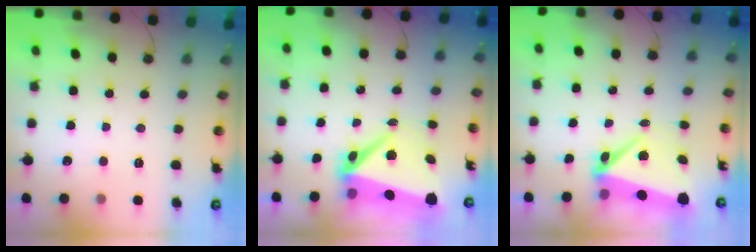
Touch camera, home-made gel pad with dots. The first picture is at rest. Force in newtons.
{"total": 8.4, "press": 8.2, "slide": 1.7}
{"total": 5.9, "press": 5.6, "slide": 2.0}